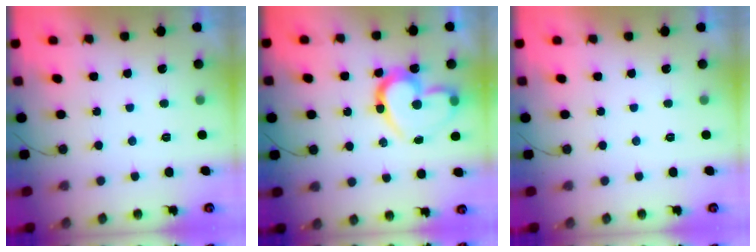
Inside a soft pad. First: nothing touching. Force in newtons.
{"total": 16.6, "press": 16.5, "slide": 1.8}
{"total": 0.0}